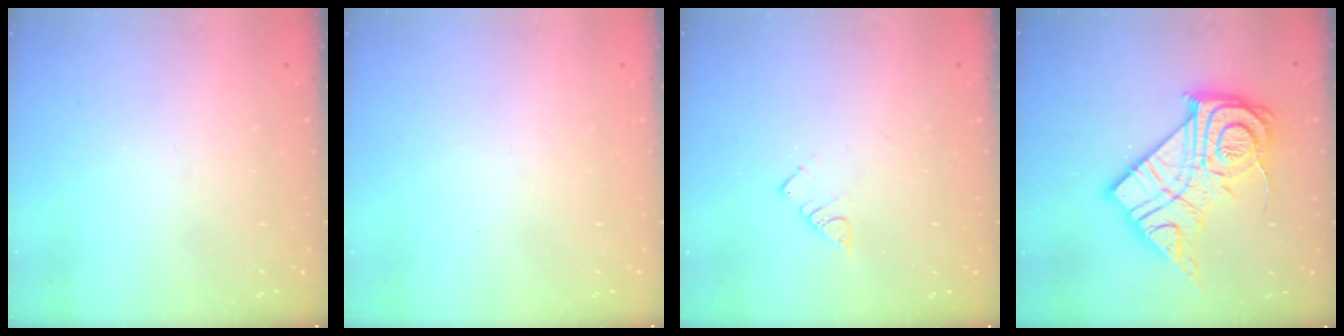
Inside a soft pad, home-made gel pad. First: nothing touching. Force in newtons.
{"total": 1.7, "press": 1.6, "slide": 0.1}
{"total": 3.1, "press": 3.1, "slide": 0.3}
{"total": 23.3, "press": 23.3, "slide": 1.7}